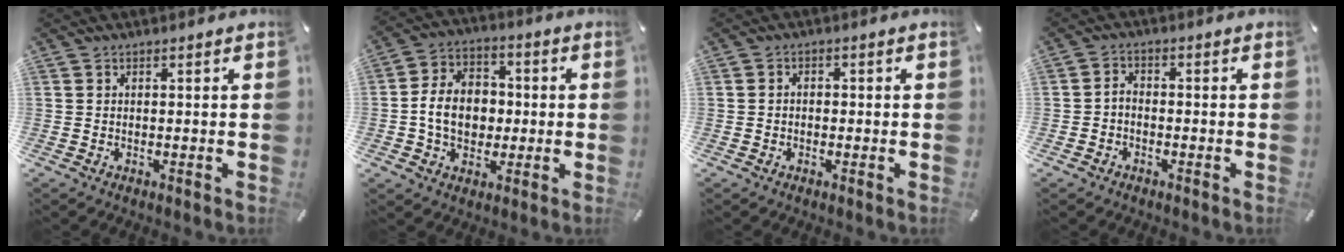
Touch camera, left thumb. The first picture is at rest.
{"total": 10.8, "force": [-1.0, 8.8, 6.2], "torque": [-0.130, 0.019, -0.018]}
{"total": 1.8, "force": [-0.8, 1.4, 0.7], "torque": [-0.014, 0.008, -0.019]}
{"total": 2.5, "force": [-1.2, 1.8, 1.2], "torque": [-0.025, 0.010, -0.025]}